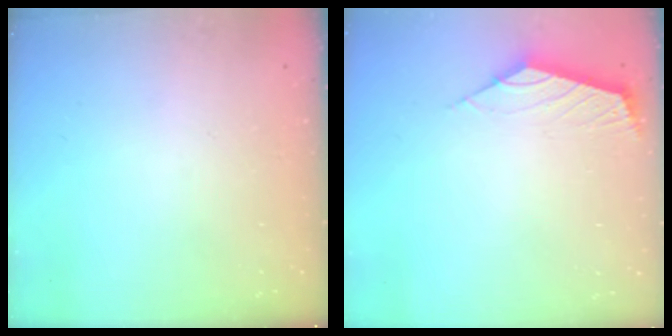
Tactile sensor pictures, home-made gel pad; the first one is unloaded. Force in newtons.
{"total": 2.4, "press": 2.3, "slide": 0.6}